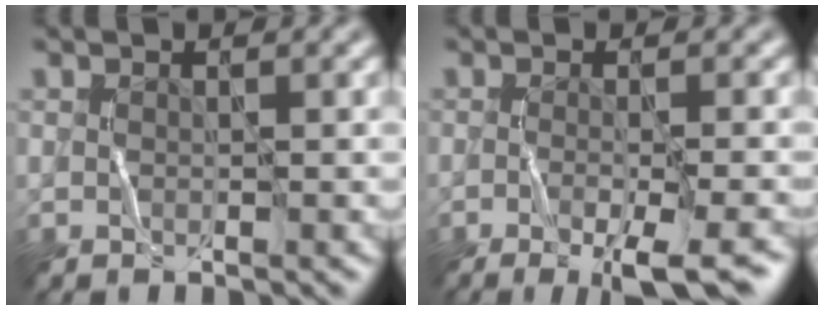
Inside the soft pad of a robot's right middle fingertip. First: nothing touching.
{"total": 6.6, "force": [-3.7, 1.5, 5.2], "torque": [-0.064, 0.002, -0.055]}